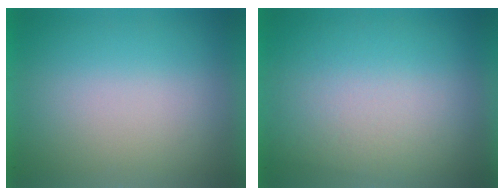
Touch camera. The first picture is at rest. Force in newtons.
{"total": 2.6}